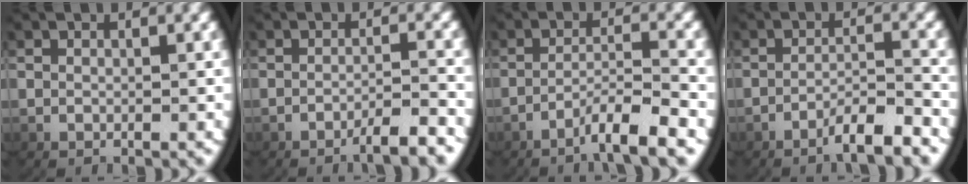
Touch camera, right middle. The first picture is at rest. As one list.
[{"total": 2.8, "force": [-2.2, 0.1, 1.7], "torque": [-0.025, 0.004, -0.041]}, {"total": 4.1, "force": [-2.8, 0.3, 3.0], "torque": [-0.055, -0.002, -0.043]}, {"total": 3.6, "force": [-2.9, 0.2, 2.1], "torque": [-0.036, 0.002, -0.049]}]